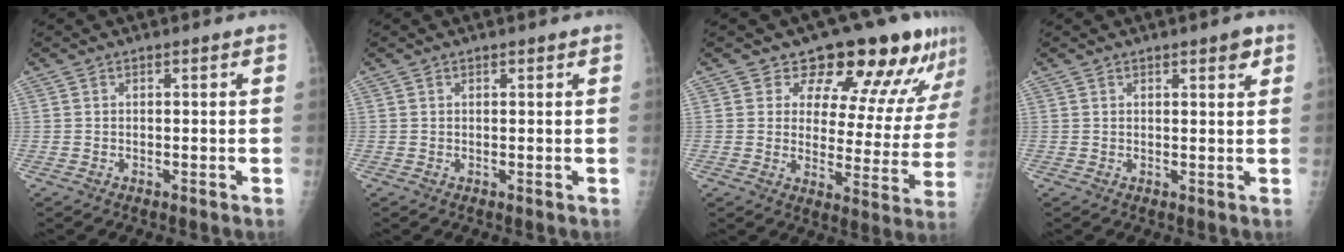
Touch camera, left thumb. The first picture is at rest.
{"total": 0.6, "force": [0.4, 0.2, 0.3], "torque": [-0.004, -0.001, 0.006]}
{"total": 15.7, "force": [12.3, 7.0, 6.8], "torque": [-0.032, -0.077, 0.142]}
{"total": 2.6, "force": [1.5, 0.7, 1.9], "torque": [-0.019, -0.007, 0.019]}